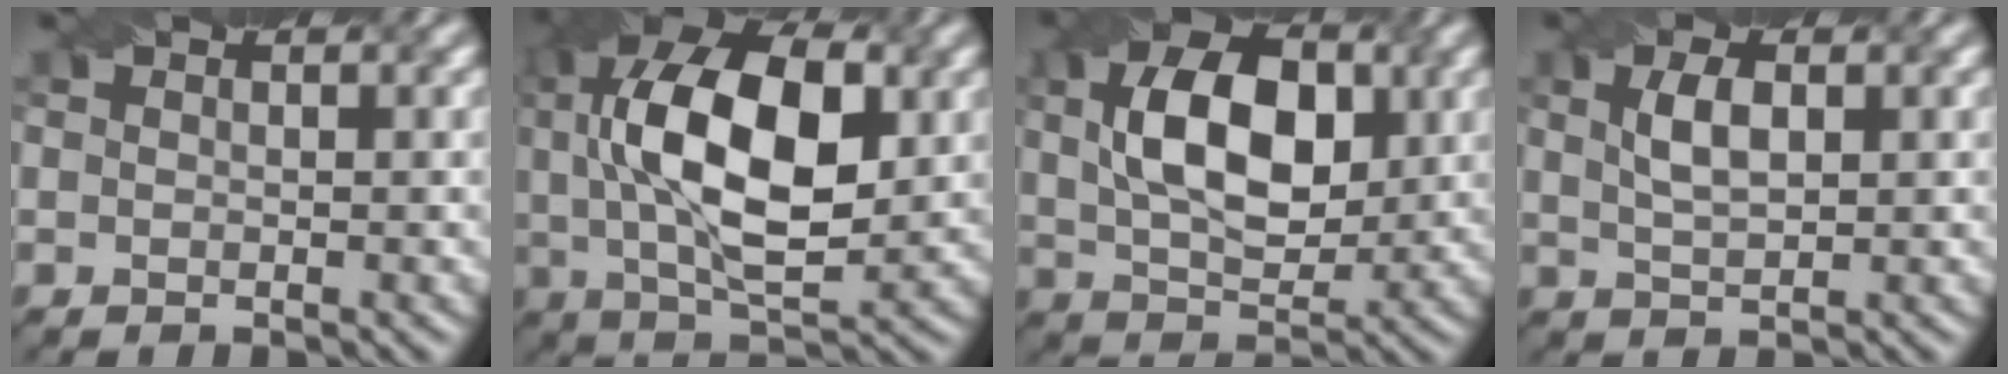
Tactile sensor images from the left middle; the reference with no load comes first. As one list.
[{"total": 13.0, "force": [1.9, 6.2, 11.3], "torque": [-0.198, 0.014, 0.031]}, {"total": 9.4, "force": [1.9, 5.4, 7.4], "torque": [-0.130, 0.011, 0.031]}, {"total": 2.9, "force": [0.9, 1.3, 2.5], "torque": [-0.055, 0.003, 0.020]}]